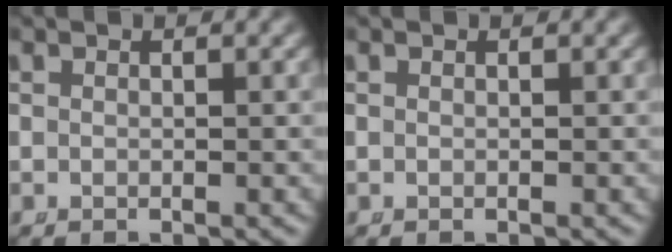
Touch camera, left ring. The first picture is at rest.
{"total": 0.0}